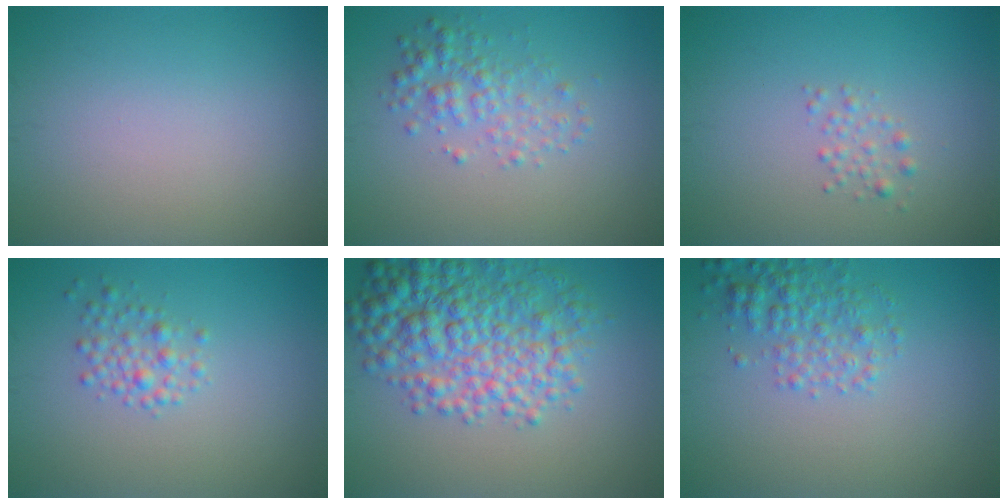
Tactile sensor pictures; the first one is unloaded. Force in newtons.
{"total": 2.6, "press": 2.6, "slide": 0.0}
{"total": 1.2, "press": 1.2, "slide": 0.0}
{"total": 1.9, "press": 1.9, "slide": 0.1}
{"total": 7.7, "press": 7.7, "slide": 0.2}
{"total": 3.1, "press": 3.1, "slide": 0.1}